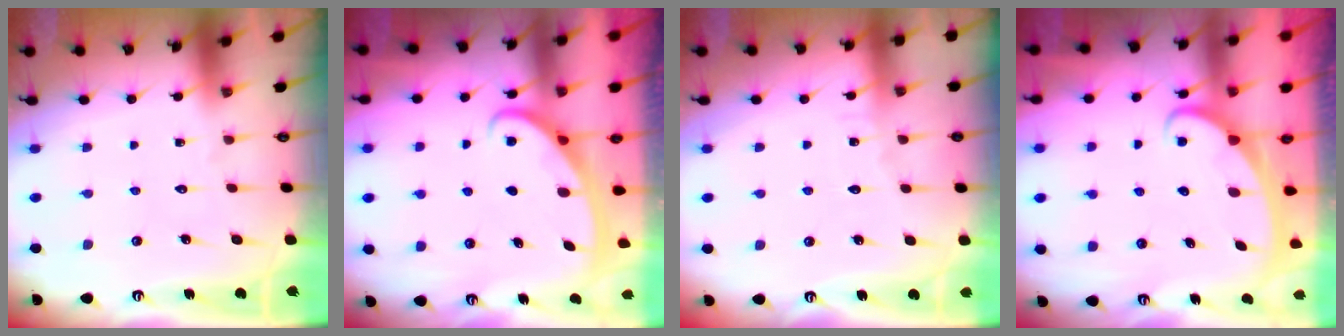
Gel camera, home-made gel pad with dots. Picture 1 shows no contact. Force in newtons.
{"total": 2.9, "press": 2.8, "slide": 0.4}
{"total": 4.3, "press": 4.3, "slide": 0.4}
{"total": 2.6, "press": 2.6, "slide": 0.3}